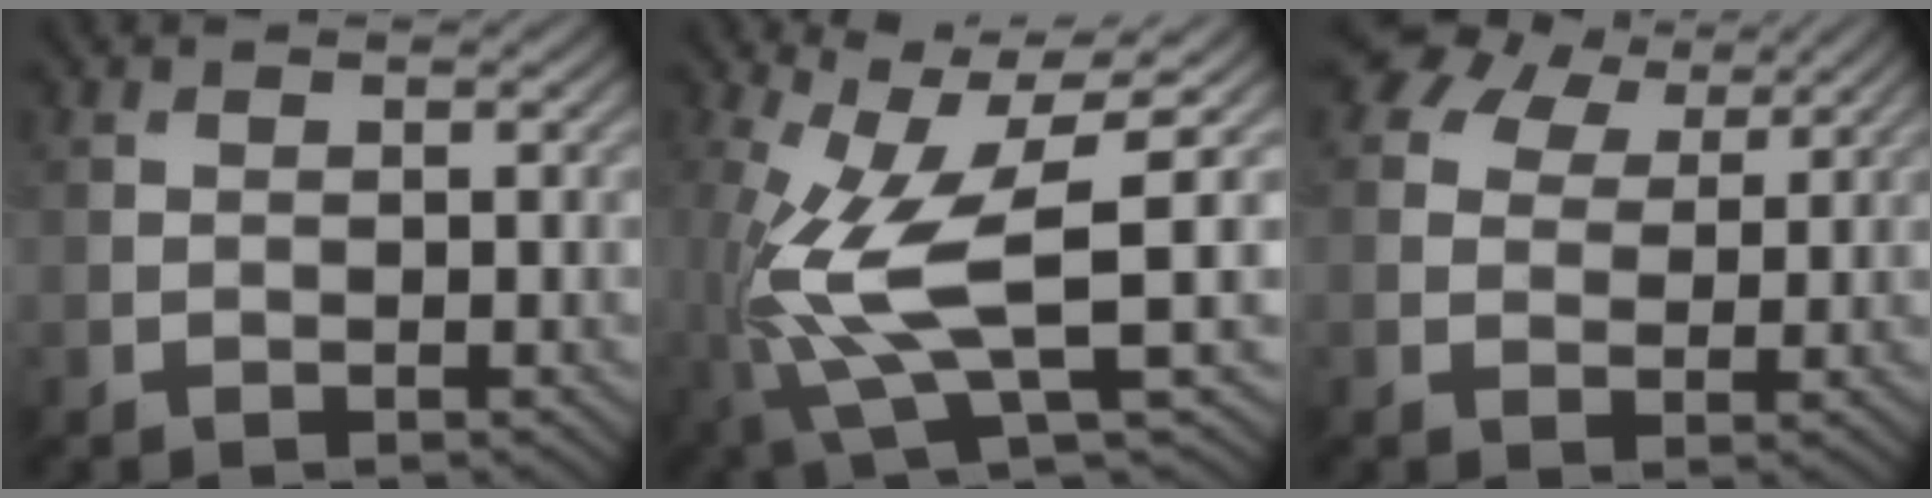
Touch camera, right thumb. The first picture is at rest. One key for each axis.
{"total": 12.3, "fx": -0.8, "fy": 3.5, "fz": 11.7, "tx": -0.259, "ty": -0.002, "tz": -0.005}
{"total": 6.4, "fx": 3.9, "fy": 4.0, "fz": 3.1, "tx": -0.064, "ty": 0.017, "tz": 0.061}